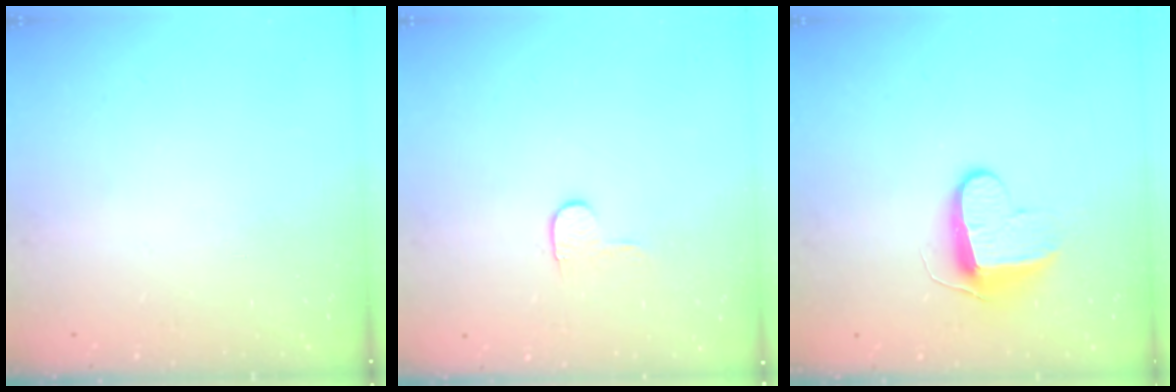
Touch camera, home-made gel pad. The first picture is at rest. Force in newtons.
{"total": 3.5, "press": 3.5, "slide": 0.4}
{"total": 9.6, "press": 9.6, "slide": 0.4}